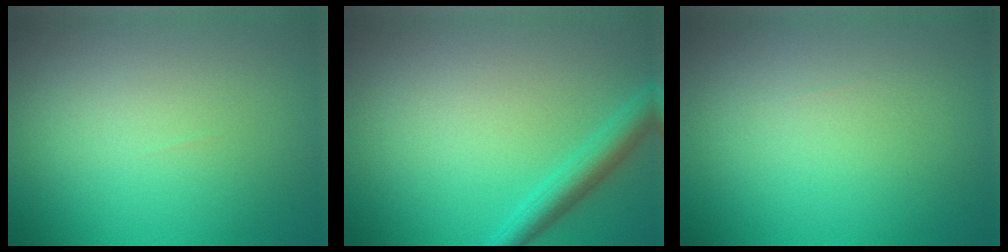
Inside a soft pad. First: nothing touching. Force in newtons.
{"total": 3.0, "press": 3.0, "slide": 0.2}
{"total": 0.0}